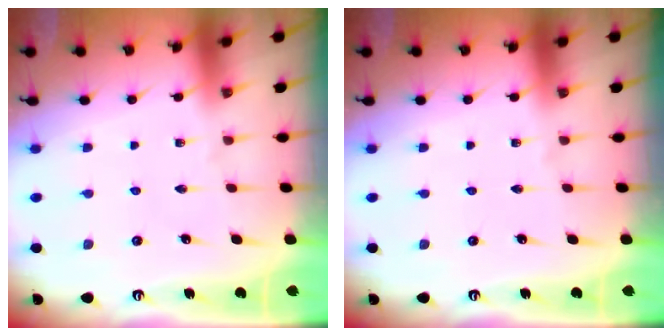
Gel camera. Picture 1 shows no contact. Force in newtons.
{"total": 0.0}